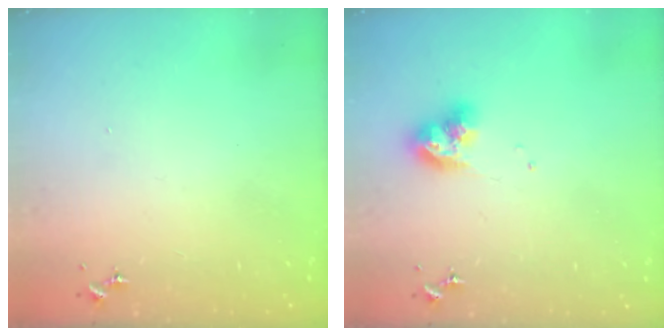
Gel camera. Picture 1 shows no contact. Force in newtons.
{"total": 9.5, "press": 9.4, "slide": 1.3}